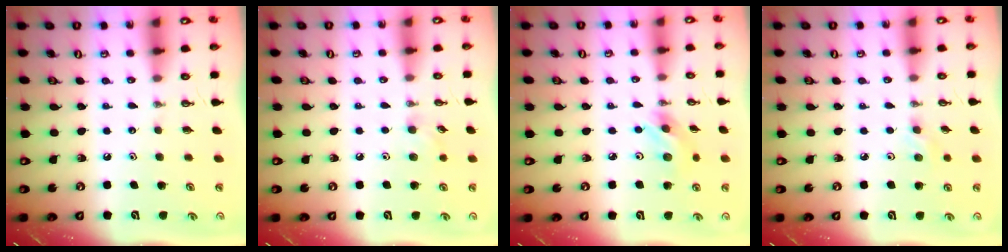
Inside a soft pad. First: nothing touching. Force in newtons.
{"total": 6.4, "press": 6.2, "slide": 1.5}
{"total": 6.7, "press": 6.7, "slide": 0.6}
{"total": 2.6, "press": 2.5, "slide": 0.8}